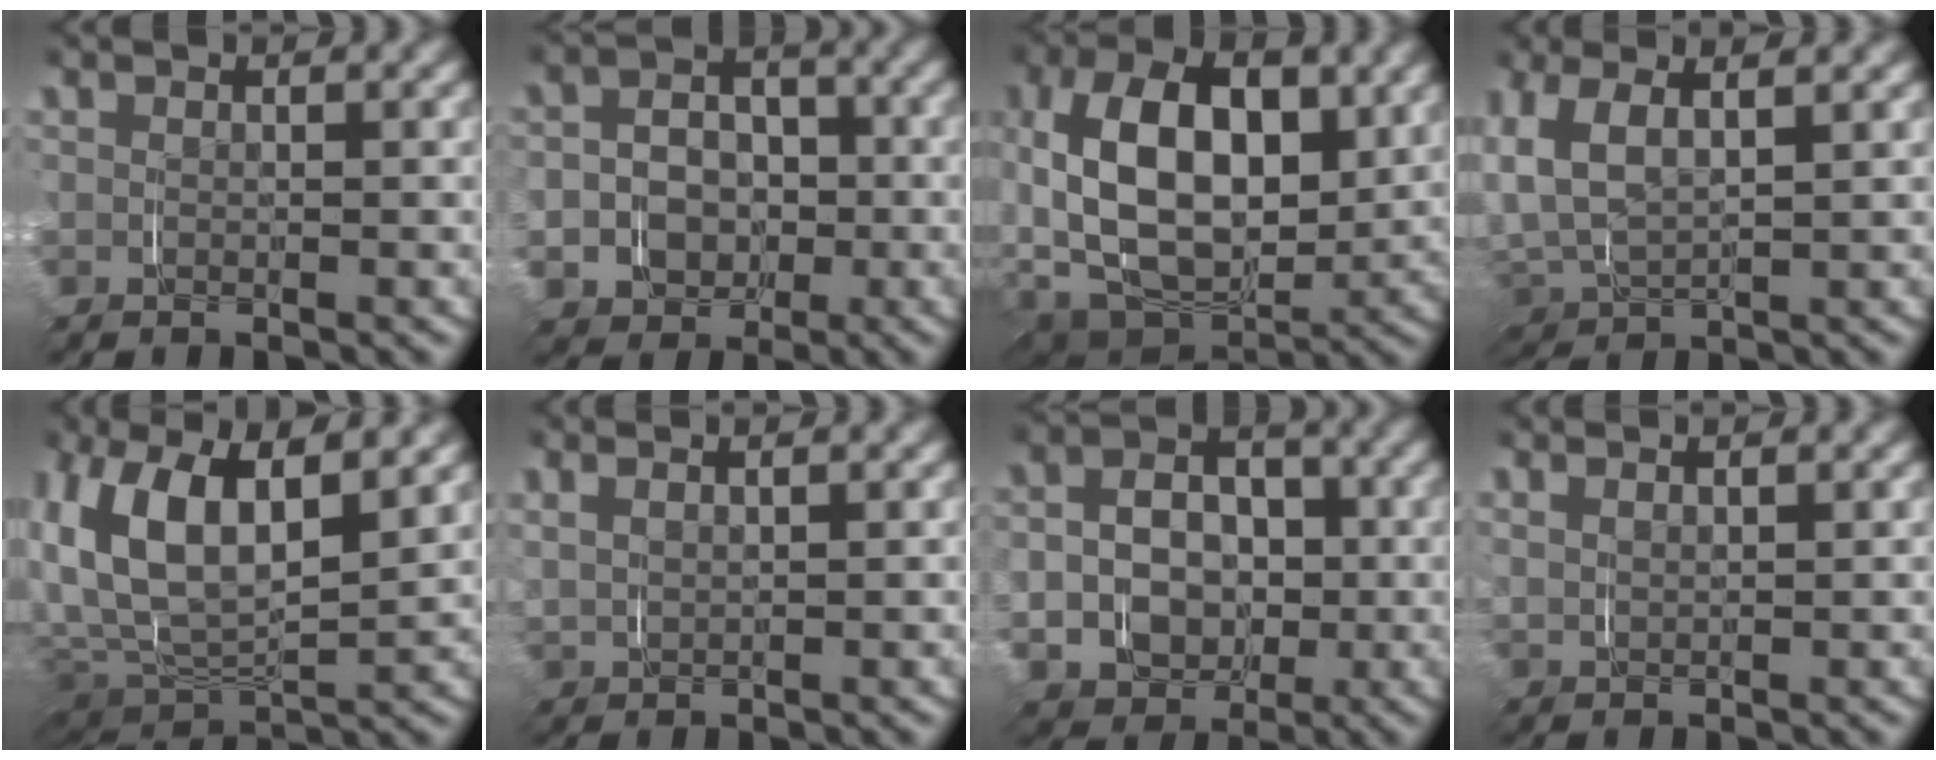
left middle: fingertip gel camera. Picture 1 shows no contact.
{"total": 4.7, "force": [-1.7, 4.3, 0.9], "torque": [0.020, -0.018, -0.029]}
{"total": 6.1, "force": [1.6, 3.5, 4.8], "torque": [-0.057, -0.006, 0.025]}
{"total": 4.0, "force": [1.2, 3.1, 2.2], "torque": [-0.076, -0.015, 0.024]}
{"total": 7.9, "force": [2.9, 5.5, 4.8], "torque": [-0.102, 0.019, 0.031]}
{"total": 2.1, "force": [2.0, 0.0, 0.5], "torque": [-0.003, 0.007, 0.035]}
{"total": 6.6, "force": [-1.6, 6.1, 1.9], "torque": [-0.012, -0.033, -0.022]}
{"total": 2.2, "force": [2.0, -0.8, 0.0], "torque": [0.012, 0.006, 0.036]}